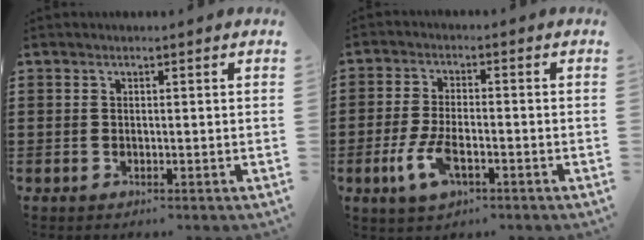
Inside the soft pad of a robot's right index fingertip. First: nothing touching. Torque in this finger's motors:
{"motor_torque": [2.14, 0.00, 0.35, 0.09]}